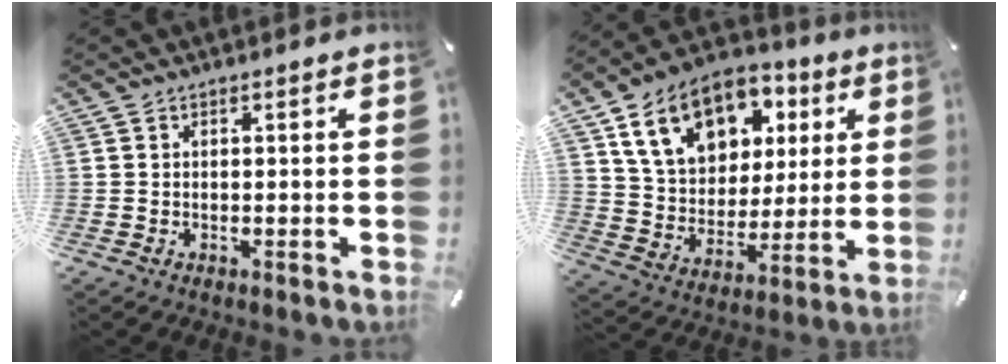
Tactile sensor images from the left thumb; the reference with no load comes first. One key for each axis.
{"total": 16.9, "fx": 8.0, "fy": 12.5, "fz": 8.0, "tx": -0.146, "ty": -0.021, "tz": 0.152}